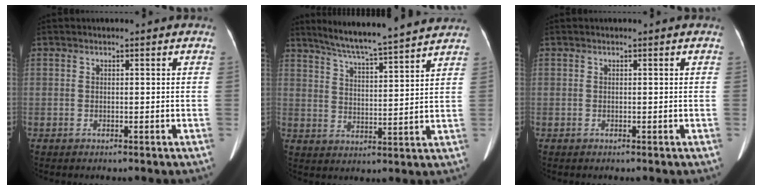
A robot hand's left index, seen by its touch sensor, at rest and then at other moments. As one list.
[{"total": 14.5, "force": [13.2, -0.3, 6.2], "torque": [-0.106, 0.012, 0.190]}, {"total": 0.0}]